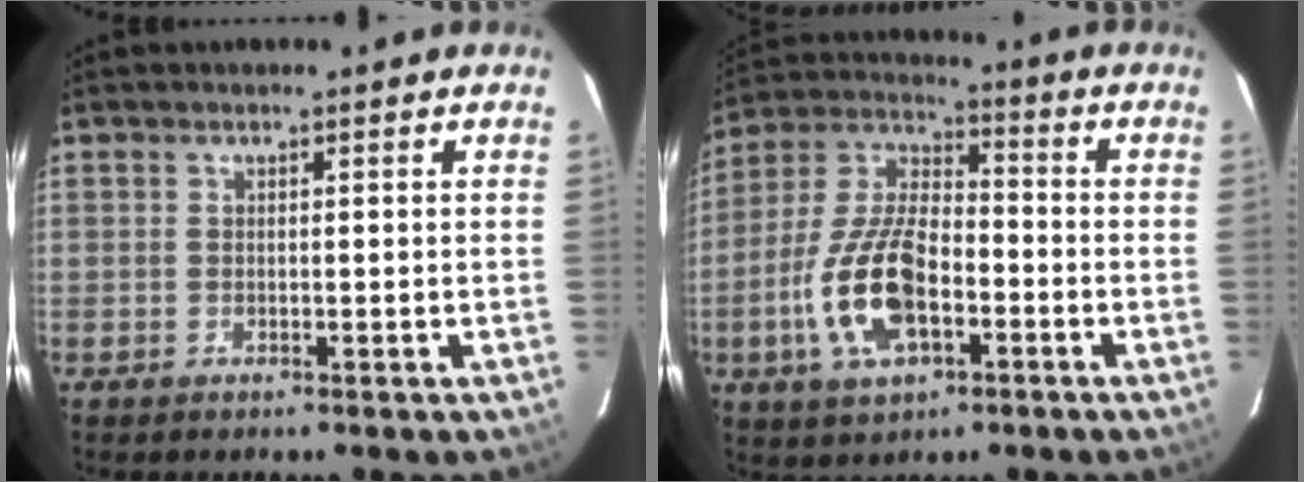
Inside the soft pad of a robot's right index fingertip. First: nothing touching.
{"total": 16.1, "force": [-5.2, 7.7, 13.1], "torque": [-0.280, 0.003, -0.094]}